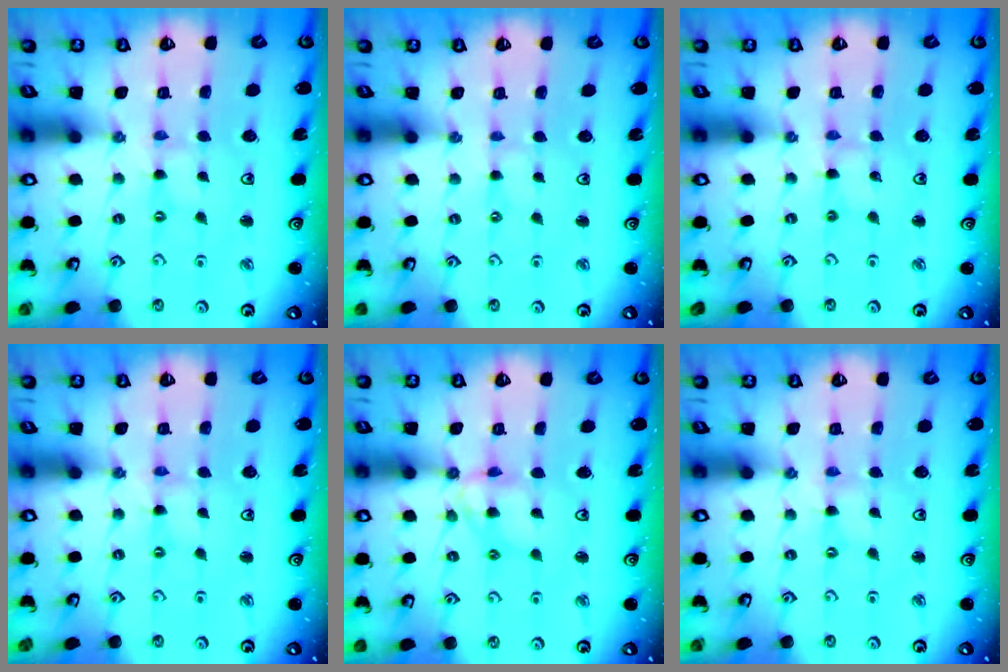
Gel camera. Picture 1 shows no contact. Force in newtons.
{"total": 0.0}
{"total": 0.0}
{"total": 0.0}
{"total": 8.9, "press": 8.9, "slide": 0.7}
{"total": 0.0}